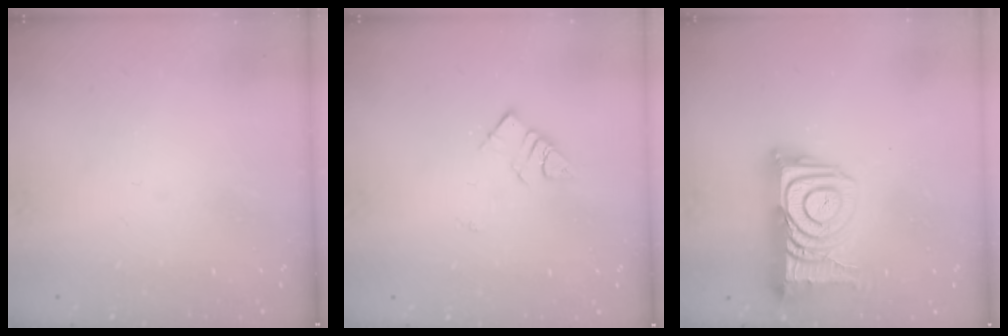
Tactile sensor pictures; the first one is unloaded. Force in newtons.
{"total": 5.0, "press": 5.0, "slide": 0.2}
{"total": 15.7, "press": 15.6, "slide": 1.2}